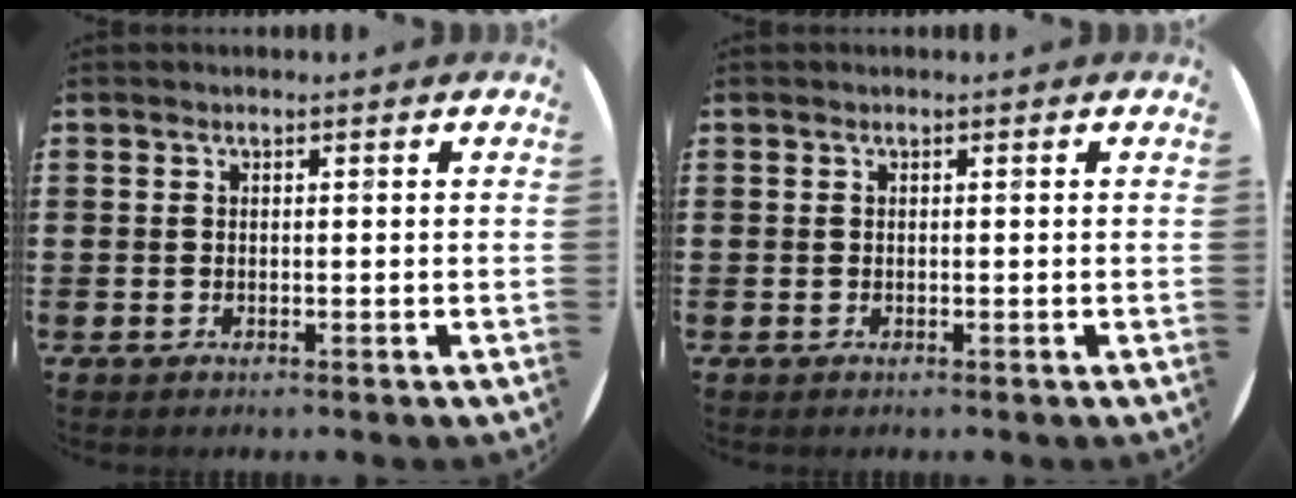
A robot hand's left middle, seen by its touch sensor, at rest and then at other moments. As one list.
[{"total": 0.0}]